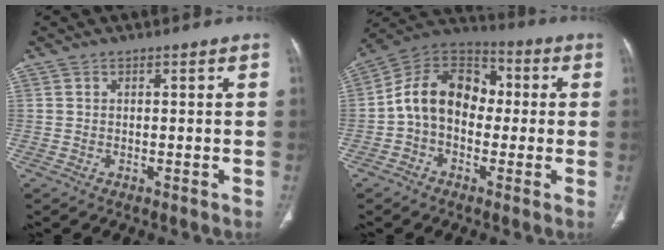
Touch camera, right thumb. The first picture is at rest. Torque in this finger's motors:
{"motor_torque": [1.35, 1.33, 0.72, -0.71, 0.33]}